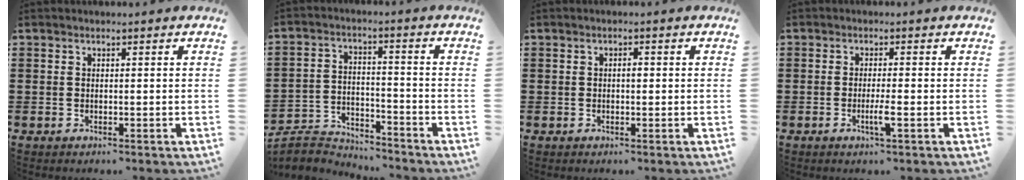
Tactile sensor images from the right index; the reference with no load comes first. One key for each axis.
{"total": 4.9, "fx": -4.7, "fy": 1.1, "fz": 0.2, "tx": -0.022, "ty": 0.008, "tz": -0.100}
{"total": 1.1, "fx": 0.0, "fy": 0.4, "fz": 1.0, "tx": -0.021, "ty": 0.001, "tz": -0.002}
{"total": 2.9, "fx": -1.1, "fy": 0.1, "fz": 2.7, "tx": -0.052, "ty": -0.006, "tz": -0.023}